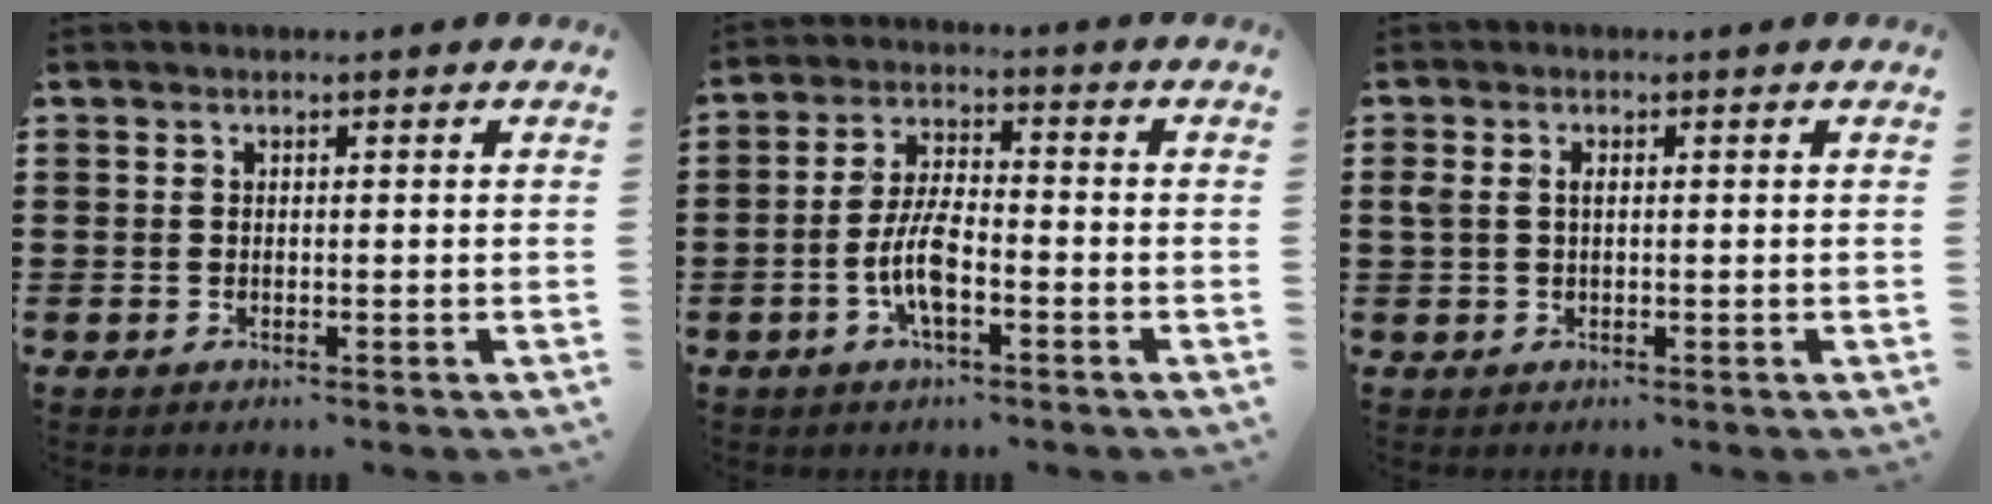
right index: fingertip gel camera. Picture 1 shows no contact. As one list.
[{"total": 7.0, "force": [-2.3, 2.5, 6.1], "torque": [-0.137, -0.003, -0.050]}, {"total": 1.7, "force": [0.3, 1.0, 1.4], "torque": [-0.030, 0.007, 0.004]}]